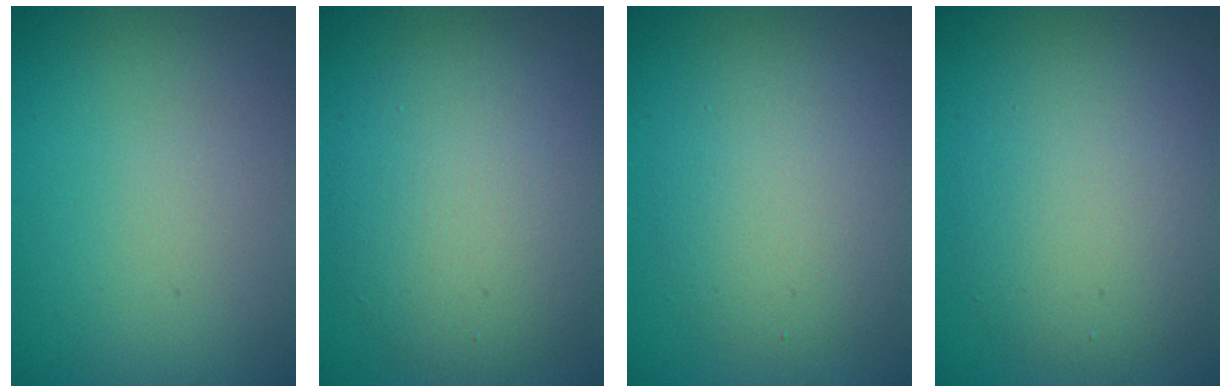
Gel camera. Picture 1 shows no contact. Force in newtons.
{"total": 6.7, "press": 6.7, "slide": 0.3}
{"total": 4.8, "press": 4.8, "slide": 0.2}
{"total": 5.8, "press": 5.8, "slide": 0.2}